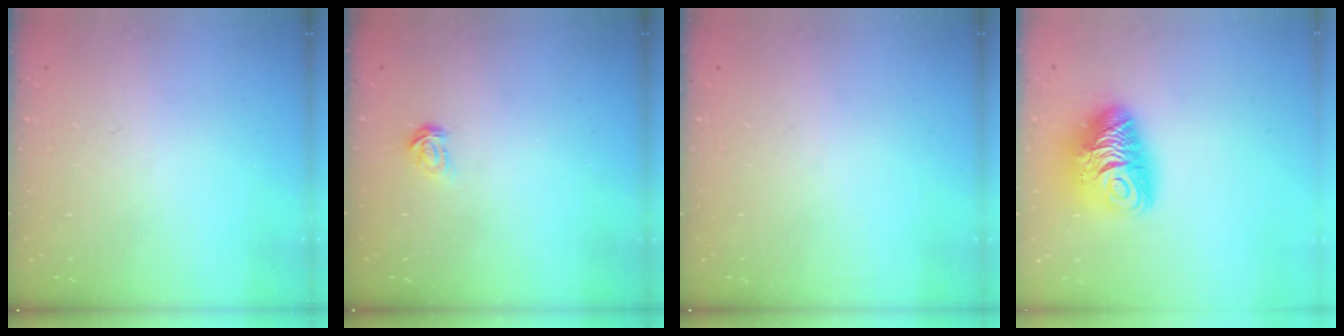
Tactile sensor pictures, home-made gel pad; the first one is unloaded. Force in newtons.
{"total": 1.8, "press": 1.7, "slide": 0.2}
{"total": 0.0}
{"total": 13.1, "press": 13.0, "slide": 1.4}